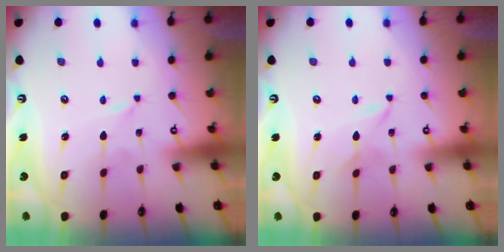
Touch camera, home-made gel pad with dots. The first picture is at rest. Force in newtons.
{"total": 2.4, "press": 2.4, "slide": 0.3}